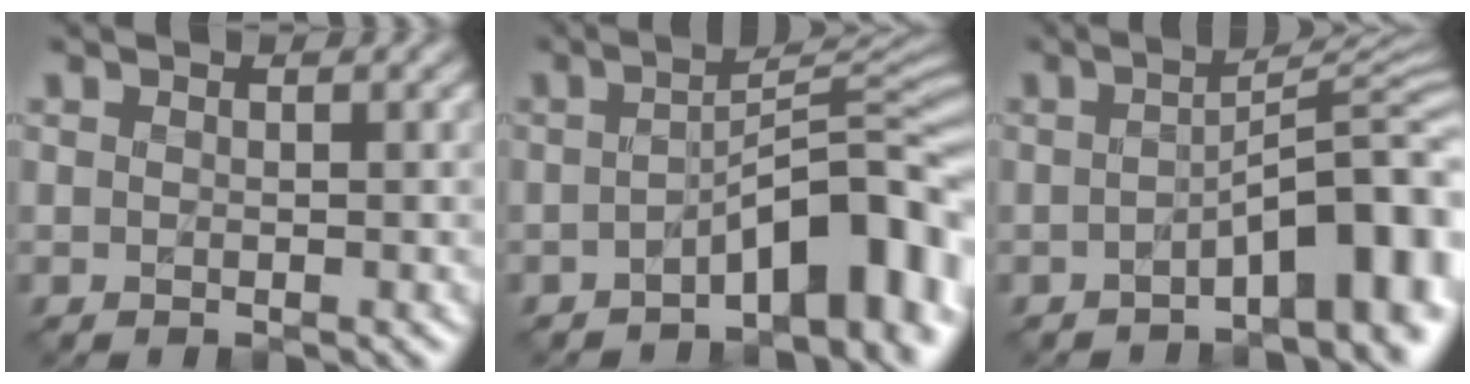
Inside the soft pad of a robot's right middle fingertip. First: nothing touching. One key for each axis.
{"total": 8.4, "fx": -3.8, "fy": 2.8, "fz": 7.0, "tx": -0.083, "ty": 0.017, "tz": -0.067}
{"total": 7.8, "fx": -3.1, "fy": 2.1, "fz": 6.8, "tx": -0.087, "ty": 0.015, "tz": -0.053}